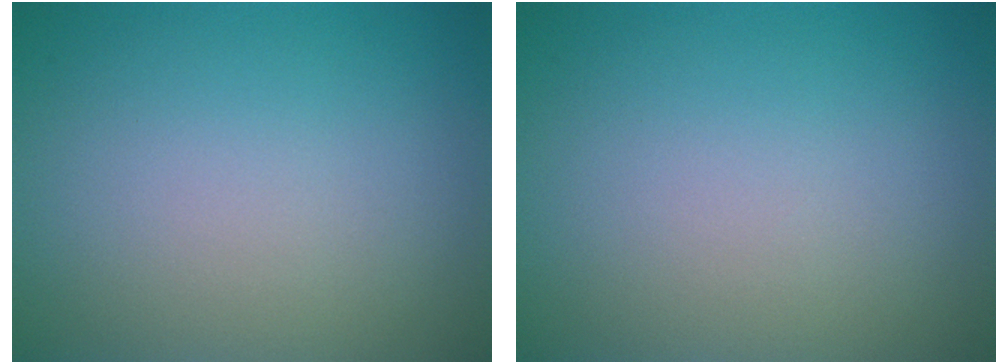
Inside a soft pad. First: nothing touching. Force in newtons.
{"total": 0.0}